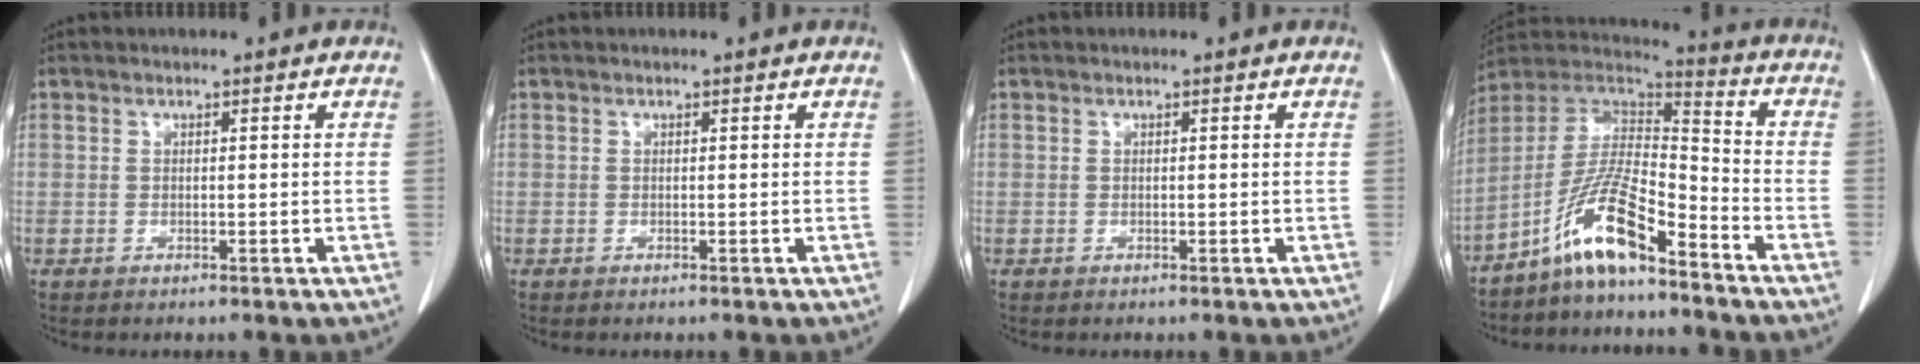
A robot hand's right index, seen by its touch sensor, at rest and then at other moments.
{"total": 0.0}
{"total": 0.0}
{"total": 12.1, "force": [-8.2, 1.9, 8.7], "torque": [-0.176, 0.015, -0.154]}